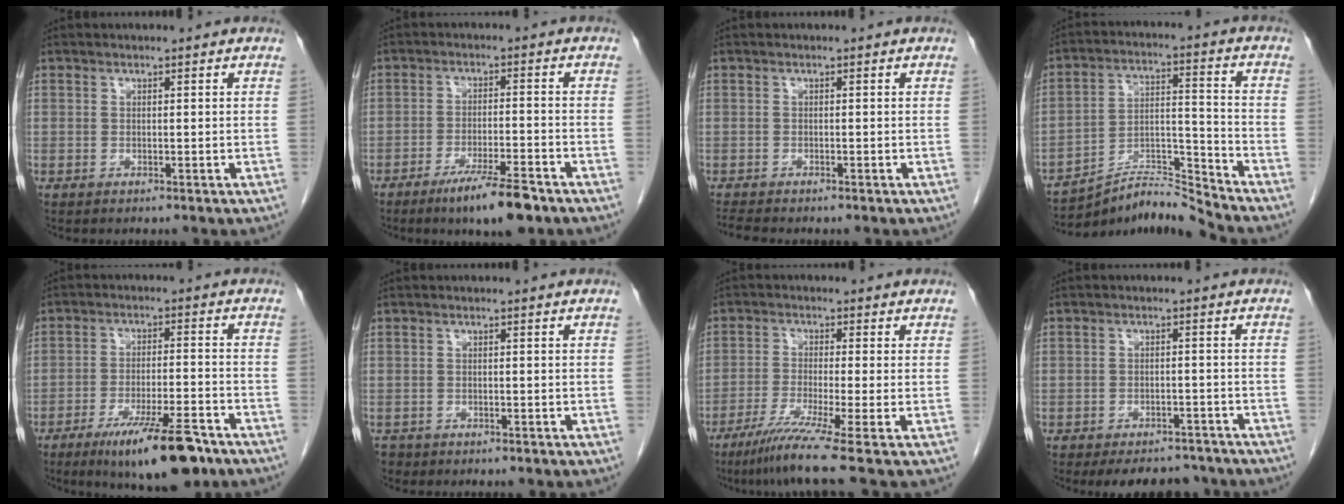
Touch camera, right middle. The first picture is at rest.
{"total": 8.2, "force": [-5.7, 0.8, 5.9], "torque": [-0.100, -0.015, -0.093]}
{"total": 2.1, "force": [-2.0, 0.2, 0.7], "torque": [-0.019, -0.008, -0.031]}
{"total": 9.6, "force": [-9.4, -2.0, 0.2], "torque": [-0.004, 0.040, -0.167]}
{"total": 12.3, "force": [-8.2, 2.1, 8.9], "torque": [-0.142, -0.018, -0.128]}
{"total": 1.5, "force": [-1.2, 0.9, 0.0], "torque": [-0.008, 0.000, -0.019]}
{"total": 8.2, "force": [-5.8, -2.3, 5.4], "torque": [-0.088, -0.034, -0.105]}
{"total": 8.4, "force": [-7.3, 3.5, 2.1], "torque": [-0.020, 0.001, -0.091]}